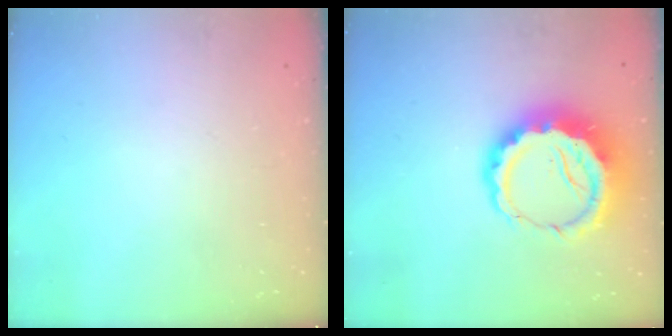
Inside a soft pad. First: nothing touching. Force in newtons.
{"total": 13.0, "press": 12.7, "slide": 2.8}